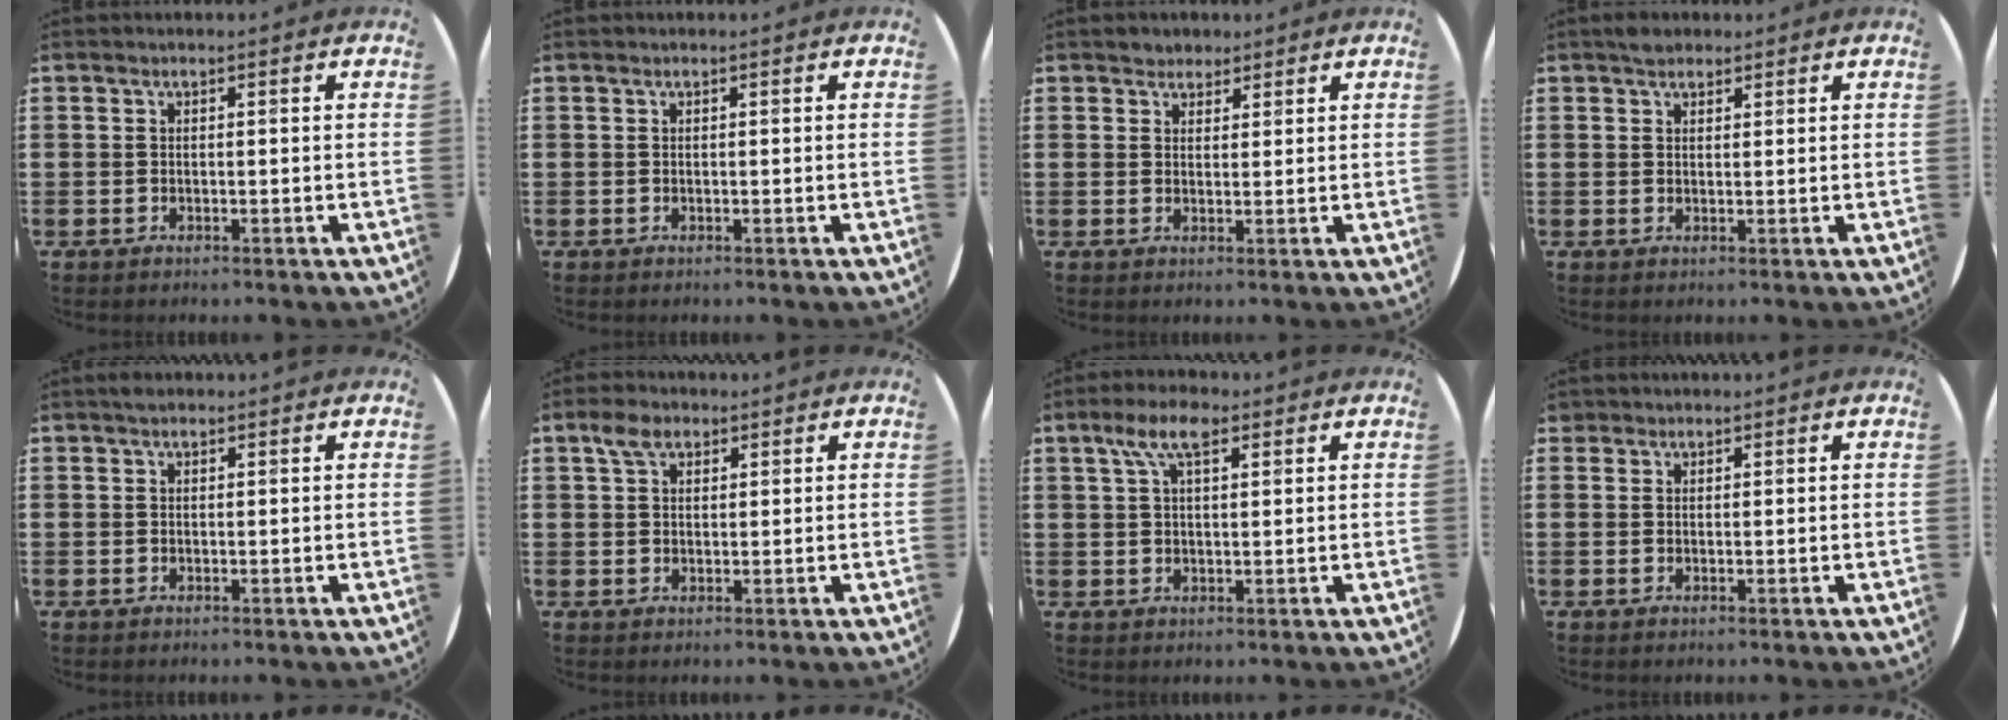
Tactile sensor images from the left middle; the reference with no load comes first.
{"total": 0.0}
{"total": 1.9, "force": [1.6, 0.9, -0.1], "torque": [0.008, 0.003, 0.031]}
{"total": 1.6, "force": [1.5, 0.7, 0.1], "torque": [0.004, 0.001, 0.027]}
{"total": 0.7, "force": [0.6, 0.3, 0.2], "torque": [0.004, 0.000, 0.010]}
{"total": 3.3, "force": [2.2, 1.9, 1.5], "torque": [-0.018, 0.001, 0.038]}
{"total": 5.7, "force": [3.4, 2.3, 4.0], "torque": [-0.080, 0.007, 0.058]}
{"total": 0.9, "force": [0.8, 0.4, -0.1], "torque": [0.000, 0.002, 0.016]}